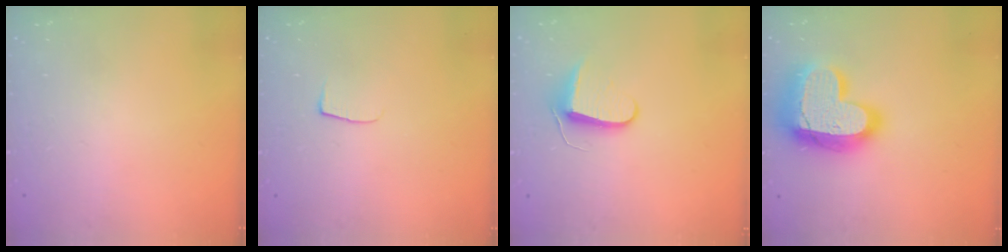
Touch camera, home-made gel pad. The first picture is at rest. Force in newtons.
{"total": 4.2, "press": 4.1, "slide": 0.5}
{"total": 8.5, "press": 8.5, "slide": 0.6}
{"total": 23.3, "press": 23.2, "slide": 1.9}